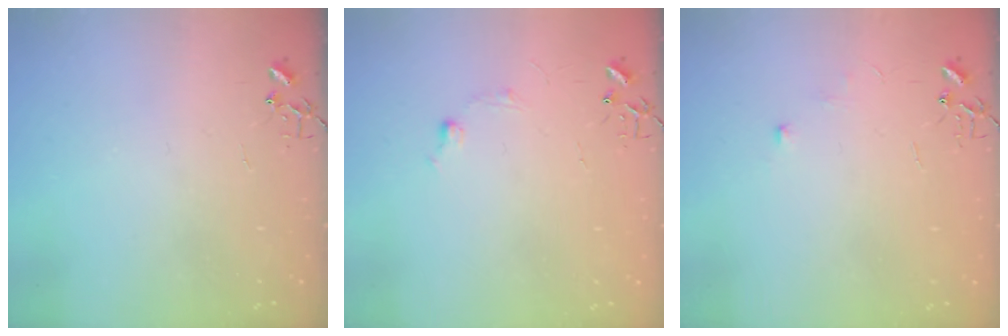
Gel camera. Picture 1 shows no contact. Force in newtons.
{"total": 5.8, "press": 5.7, "slide": 0.7}
{"total": 5.4, "press": 5.3, "slide": 0.7}